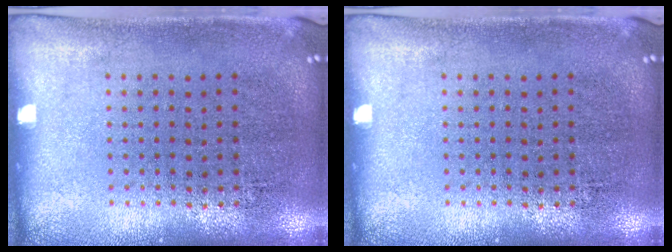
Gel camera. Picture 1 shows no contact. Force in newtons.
{"total": 0.0}